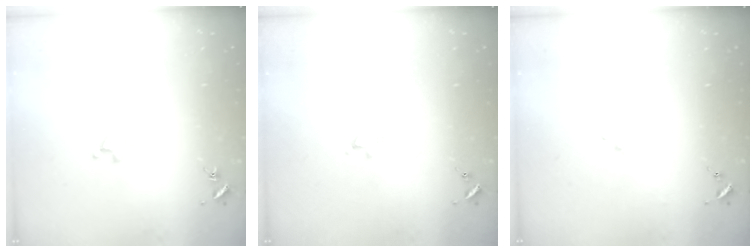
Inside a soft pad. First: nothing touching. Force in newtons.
{"total": 0.0}
{"total": 2.3, "press": 2.3, "slide": 0.3}